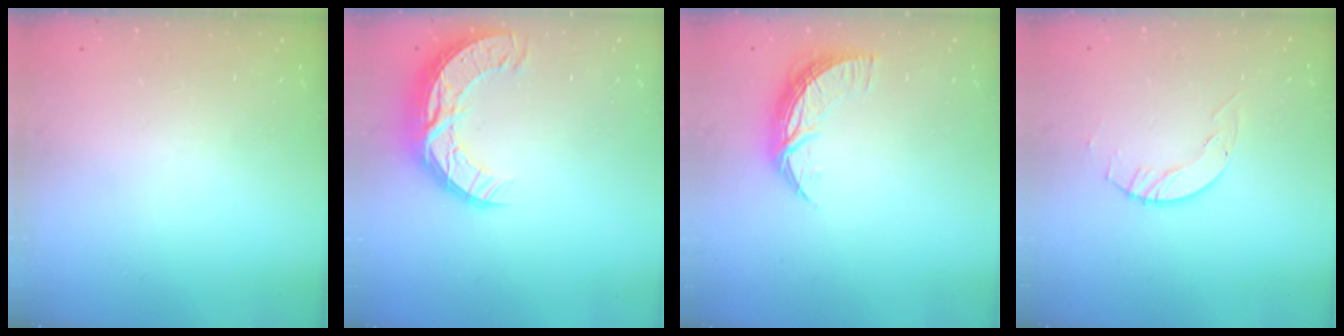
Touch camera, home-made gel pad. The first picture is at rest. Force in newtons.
{"total": 15.1, "press": 15.1, "slide": 1.1}
{"total": 9.7, "press": 9.7, "slide": 0.4}
{"total": 2.1, "press": 2.1, "slide": 0.3}